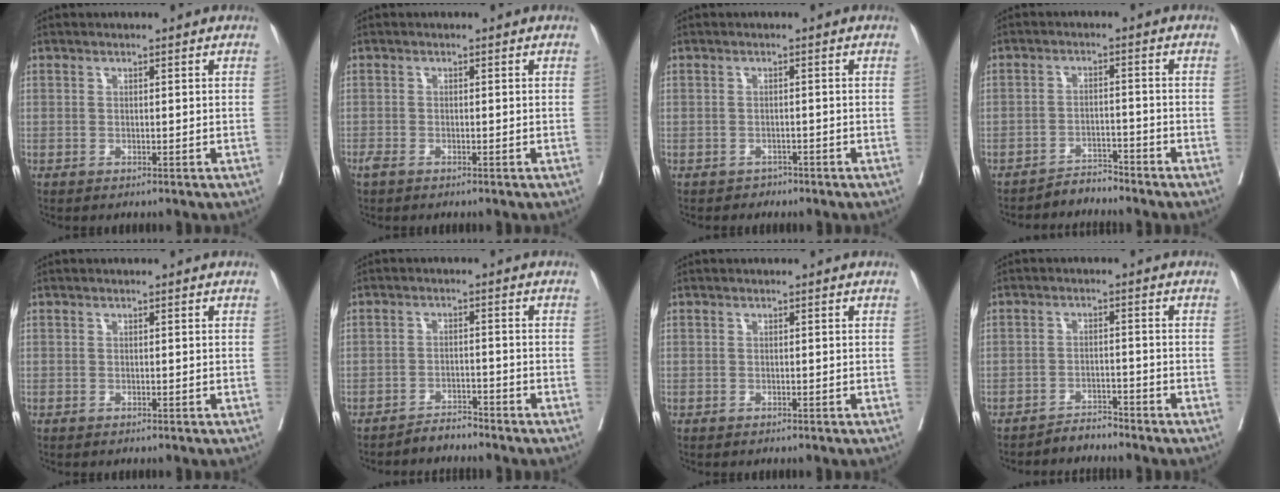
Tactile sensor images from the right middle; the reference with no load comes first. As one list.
[{"total": 1.3, "force": [-0.9, 0.5, 0.7], "torque": [-0.020, -0.004, -0.018]}, {"total": 1.2, "force": [-0.9, 0.7, -0.2], "torque": [-0.006, 0.001, -0.018]}, {"total": 2.9, "force": [-2.9, 0.1, -0.3], "torque": [0.009, -0.011, -0.048]}, {"total": 0.0}, {"total": 2.5, "force": [-2.5, 0.0, 0.1], "torque": [0.000, -0.010, -0.044]}, {"total": 0.0}, {"total": 2.5, "force": [-2.5, 0.0, -0.2], "torque": [0.005, -0.011, -0.042]}]